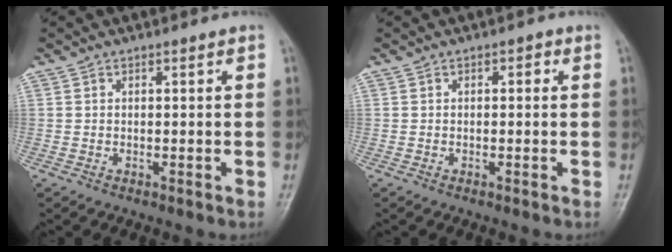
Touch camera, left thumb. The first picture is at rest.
{"total": 1.0, "force": [0.1, 0.7, 0.7], "torque": [0.001, 0.004, -0.007]}